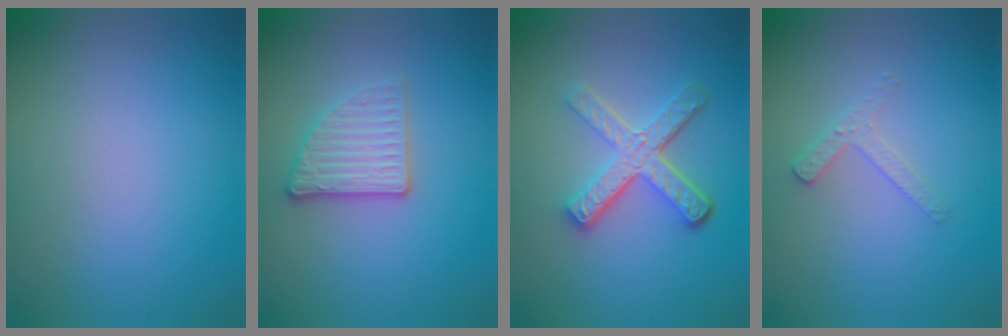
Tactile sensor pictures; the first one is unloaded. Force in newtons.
{"total": 2.9, "press": 2.7, "slide": 1.1}
{"total": 5.1, "press": 3.5, "slide": 3.7}
{"total": 1.7, "press": 1.7, "slide": 0.3}